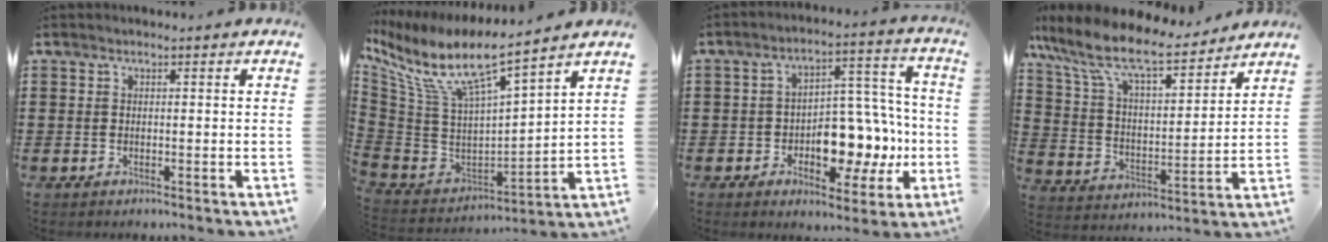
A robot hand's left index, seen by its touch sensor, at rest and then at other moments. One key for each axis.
{"total": 9.7, "fx": 6.3, "fy": 1.7, "fz": 7.1, "tx": -0.168, "ty": -0.051, "tz": 0.100}
{"total": 9.1, "fx": -2.2, "fy": 6.2, "fz": 6.3, "tx": -0.092, "ty": 0.004, "tz": -0.035}
{"total": 10.3, "fx": 8.4, "fy": 2.4, "fz": 5.4, "tx": -0.141, "ty": -0.043, "tz": 0.144}